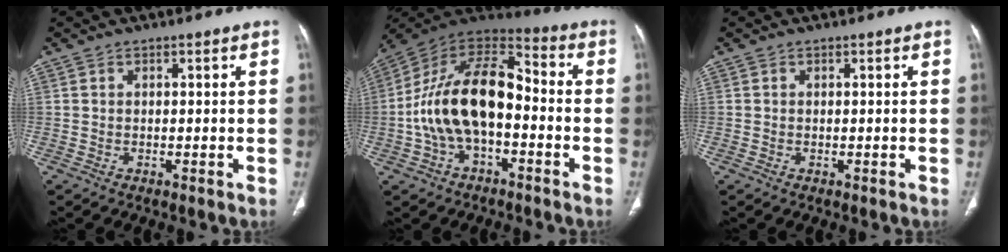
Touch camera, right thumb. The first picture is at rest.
{"total": 18.4, "force": [-2.9, 10.1, 15.0], "torque": [-0.266, 0.052, -0.057]}
{"total": 0.0}